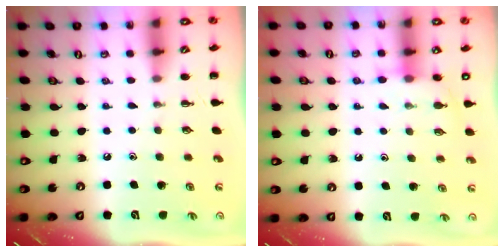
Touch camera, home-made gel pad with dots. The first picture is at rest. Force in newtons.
{"total": 5.4, "press": 5.3, "slide": 1.3}